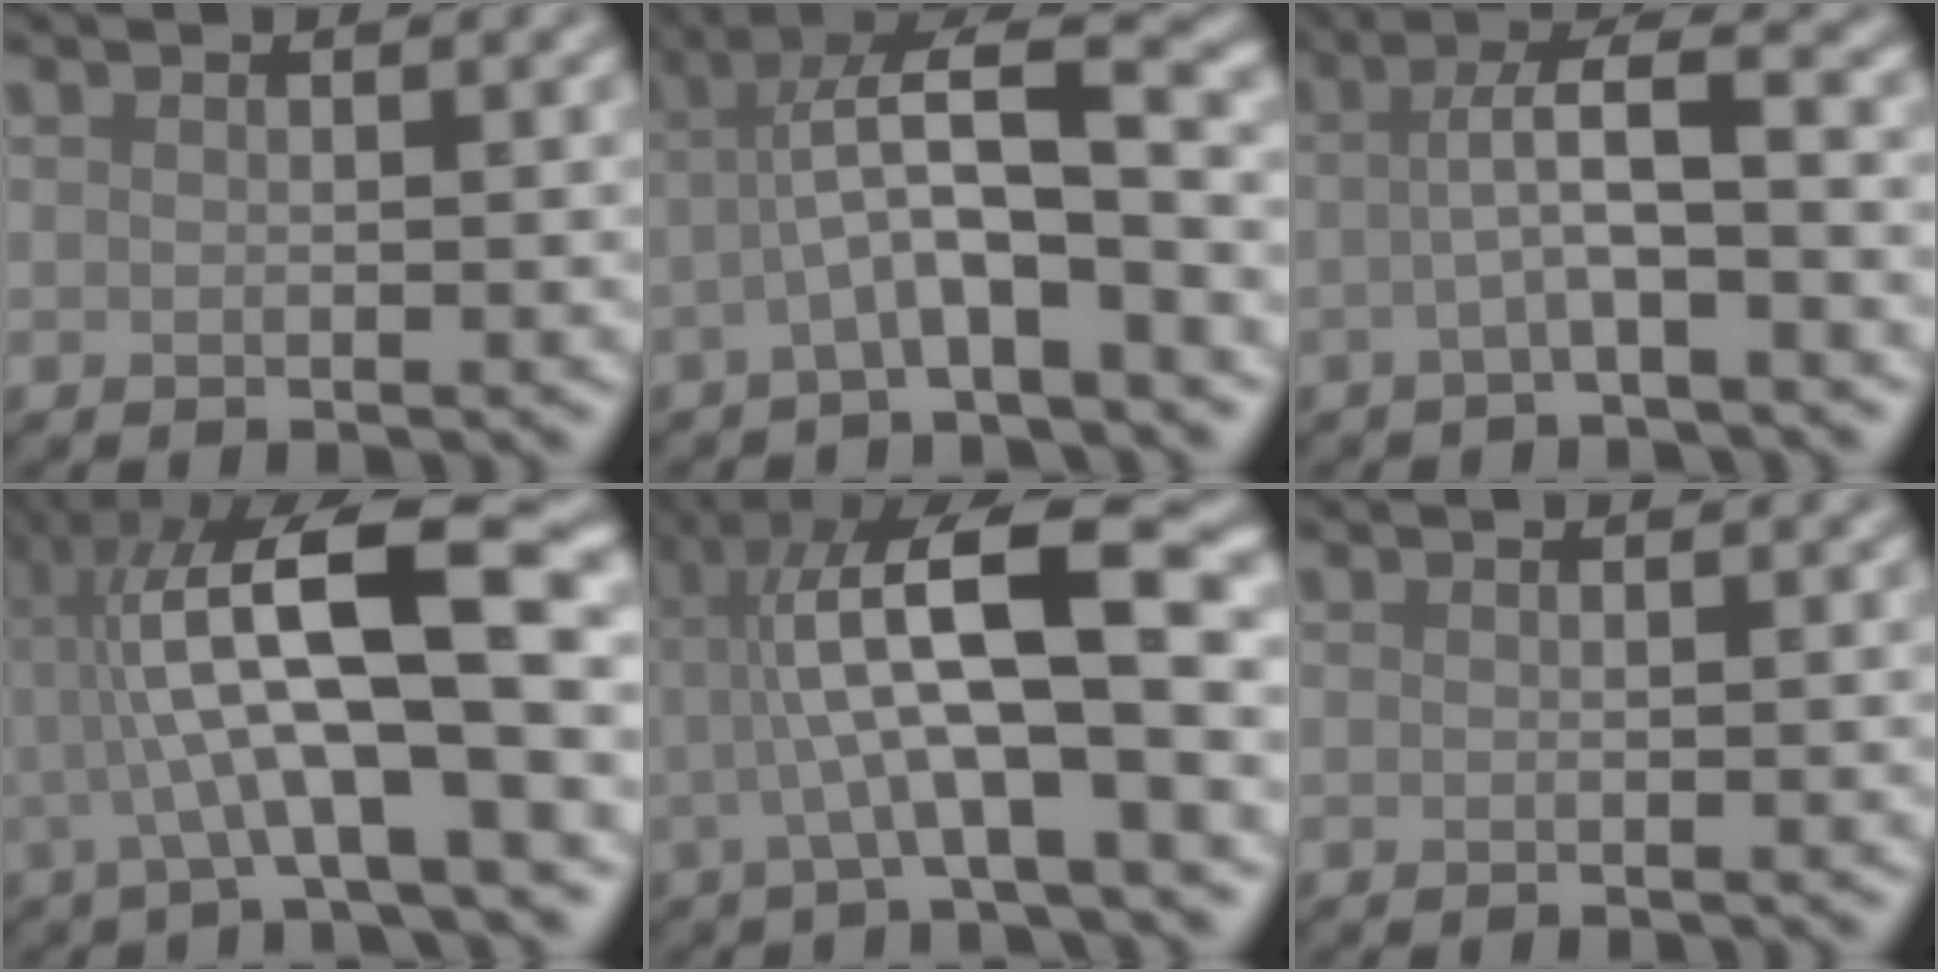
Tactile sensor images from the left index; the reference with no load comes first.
{"total": 6.4, "force": [-1.0, 1.5, 6.2], "torque": [-0.107, 0.024, -0.024]}
{"total": 4.1, "force": [-0.4, 0.6, 4.0], "torque": [-0.080, 0.011, -0.013]}
{"total": 11.5, "force": [0.7, 2.3, 11.3], "torque": [-0.183, 0.028, 0.017]}
{"total": 10.4, "force": [0.8, 2.4, 10.1], "torque": [-0.165, 0.018, 0.015]}
{"total": 0.0}